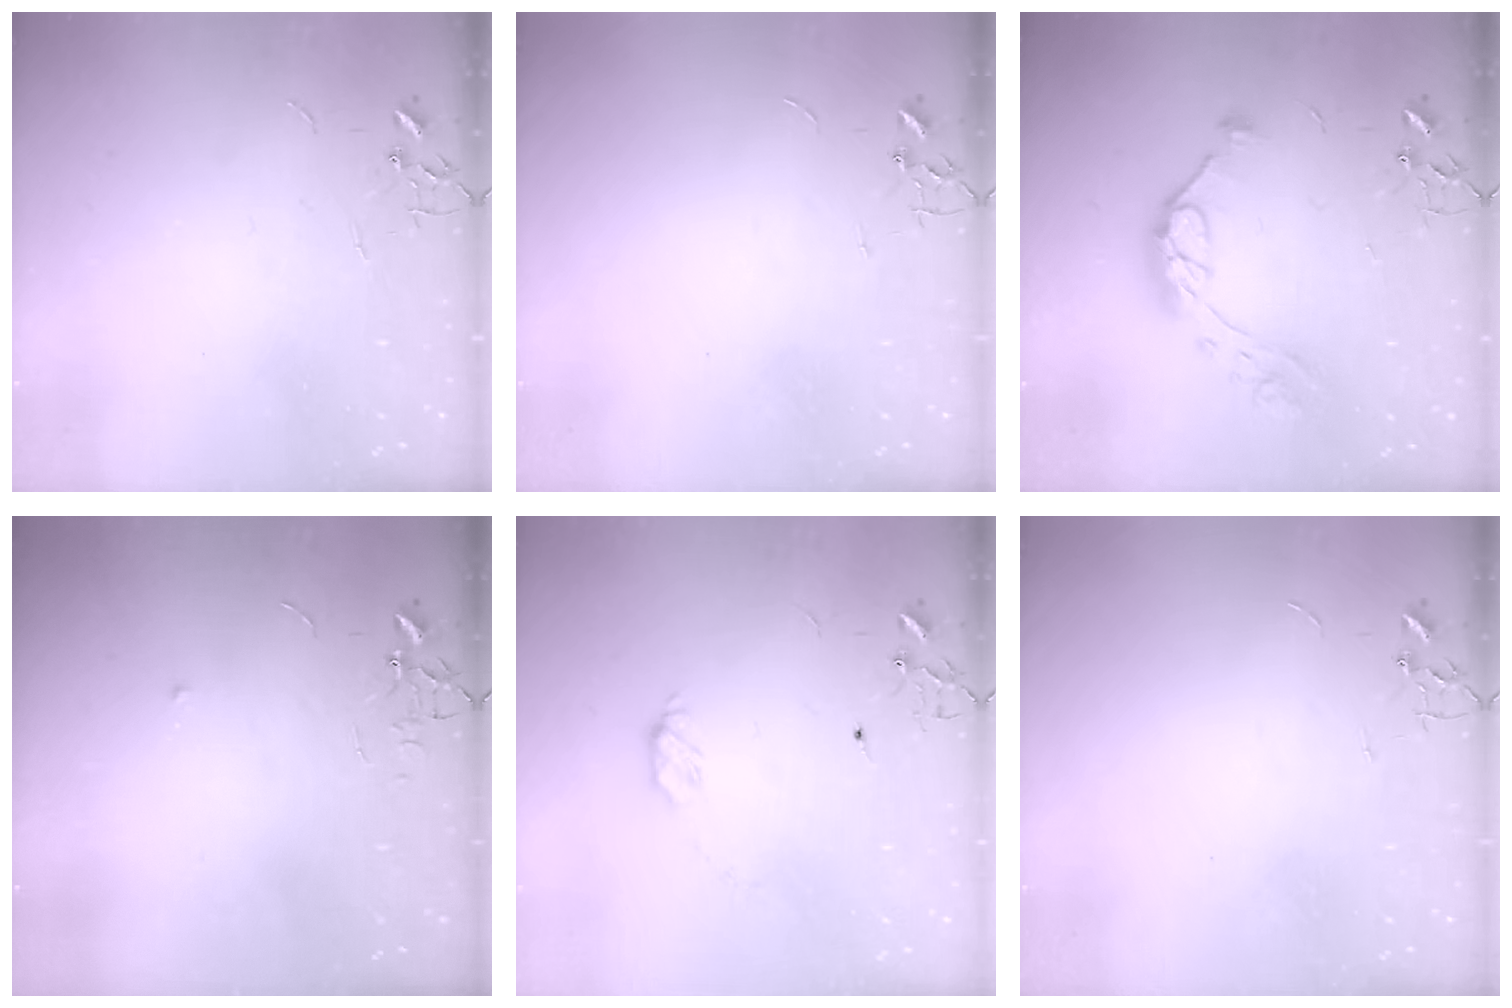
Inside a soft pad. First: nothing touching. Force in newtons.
{"total": 0.0}
{"total": 11.1, "press": 11.1, "slide": 1.0}
{"total": 4.7, "press": 4.6, "slide": 0.7}
{"total": 4.6, "press": 4.6, "slide": 0.4}
{"total": 0.0}